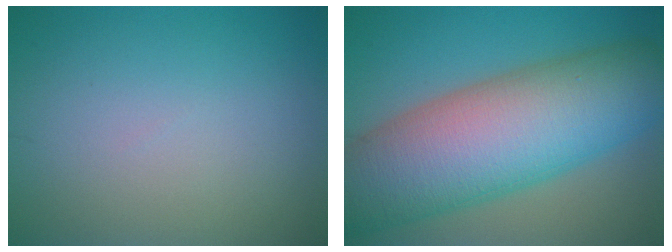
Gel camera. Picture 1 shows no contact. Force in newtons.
{"total": 14.3, "press": 14.3, "slide": 0.2}